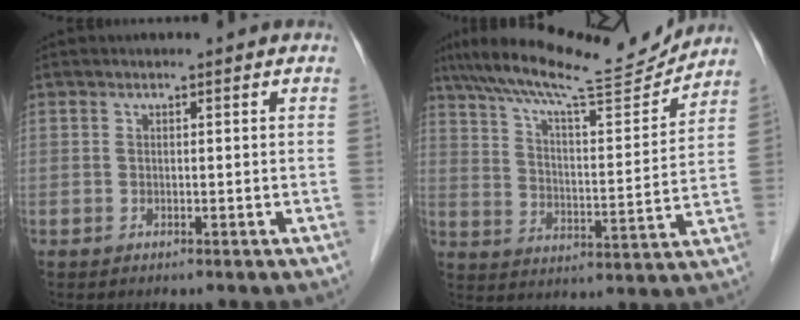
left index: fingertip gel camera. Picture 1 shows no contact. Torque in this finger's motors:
{"motor_torque": [0.98, -1.16, 0.36, 0.10]}